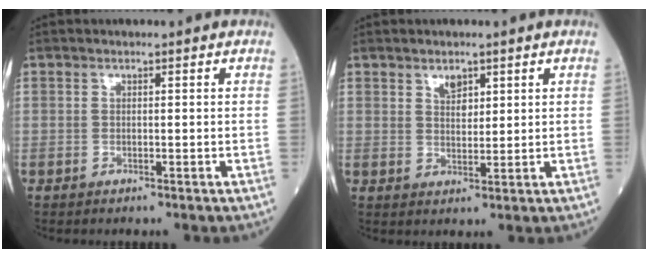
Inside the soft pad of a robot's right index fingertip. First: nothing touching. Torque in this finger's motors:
{"motor_torque": [0.00, 0.06, -0.03, 0.03]}